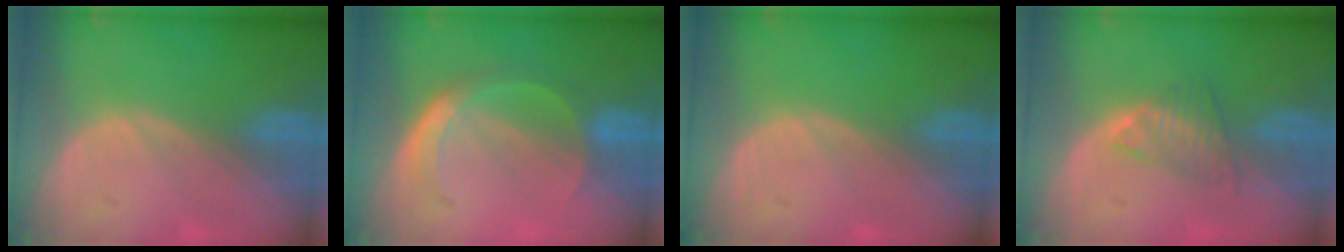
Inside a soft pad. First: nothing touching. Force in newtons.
{"total": 6.0, "press": 5.2, "slide": 3.0}
{"total": 0.0}
{"total": 3.7, "press": 3.6, "slide": 0.7}